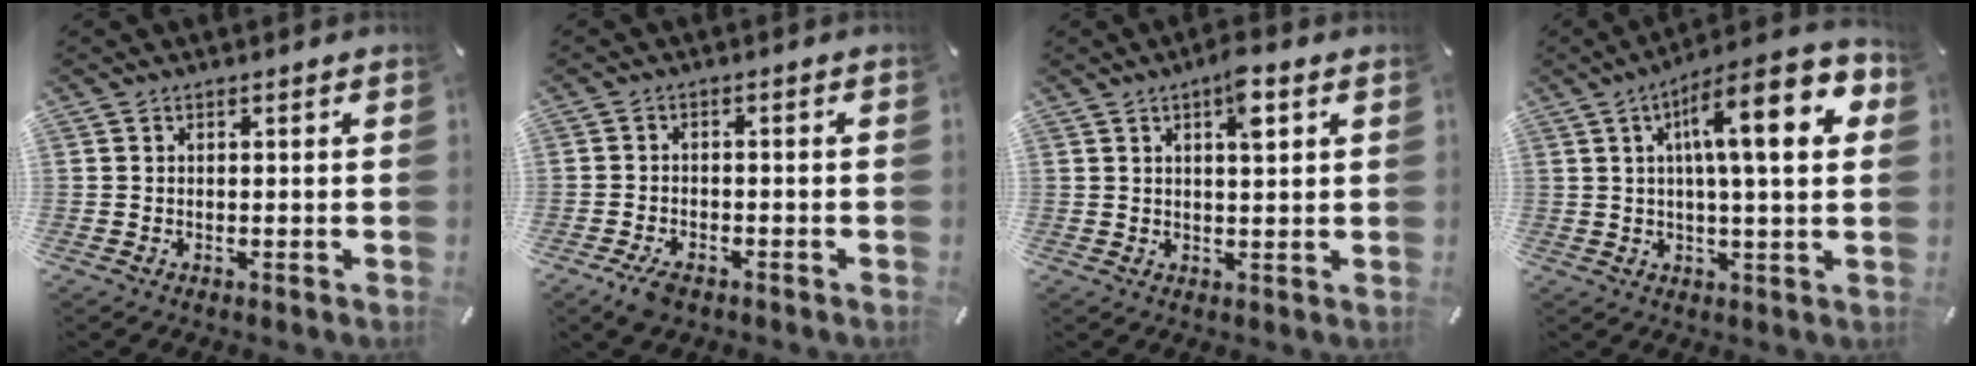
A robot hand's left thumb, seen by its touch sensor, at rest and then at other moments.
{"total": 4.0, "force": [-2.8, 1.9, 2.2], "torque": [-0.053, 0.010, -0.054]}
{"total": 5.5, "force": [2.5, 1.7, 4.5], "torque": [-0.072, -0.005, 0.038]}
{"total": 16.7, "force": [5.5, 3.6, 15.4], "torque": [-0.240, -0.020, 0.076]}